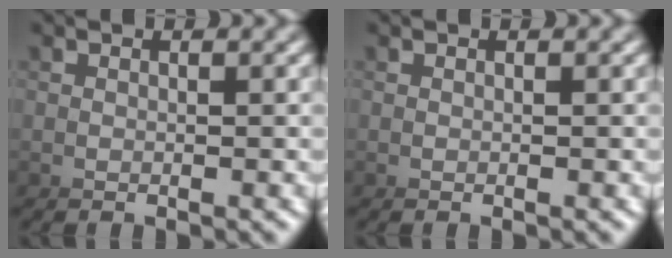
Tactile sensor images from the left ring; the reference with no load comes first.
{"total": 0.0}